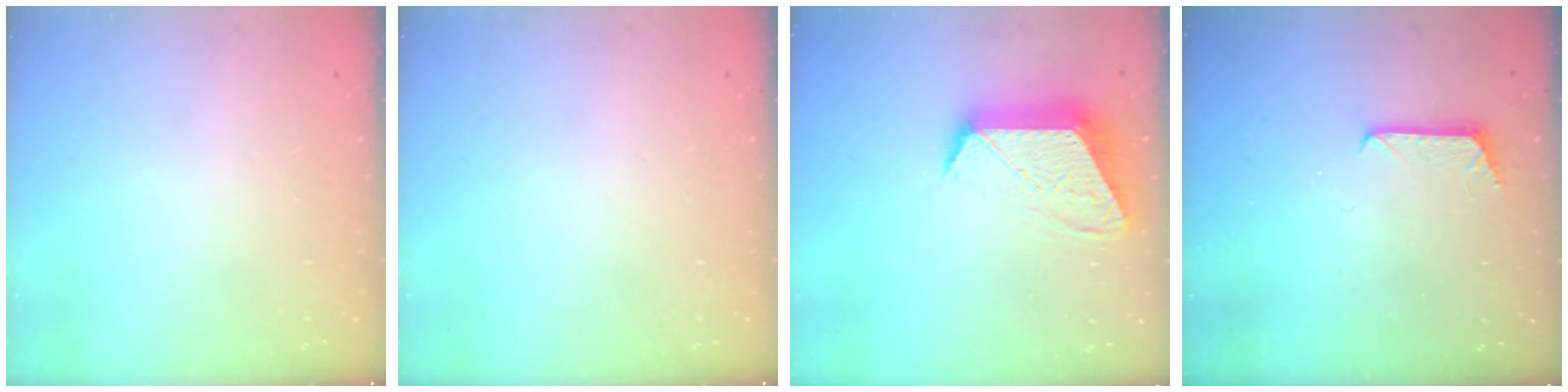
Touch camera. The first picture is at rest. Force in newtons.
{"total": 0.0}
{"total": 14.0, "press": 14.0, "slide": 0.6}
{"total": 5.9, "press": 5.9, "slide": 0.5}